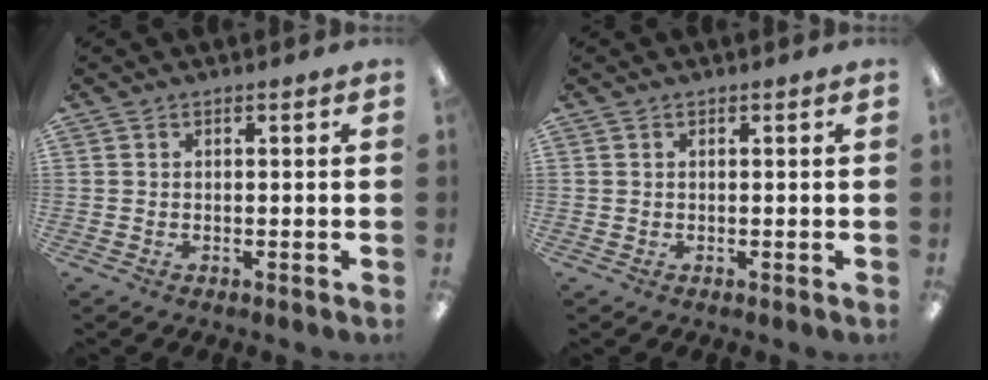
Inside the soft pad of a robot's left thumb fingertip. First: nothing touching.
{"total": 0.0}